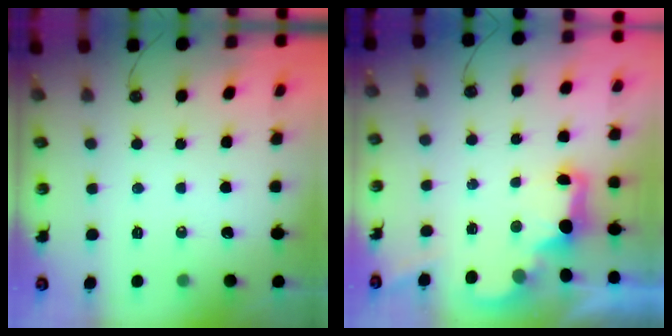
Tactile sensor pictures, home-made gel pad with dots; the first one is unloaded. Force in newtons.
{"total": 2.7, "press": 2.6, "slide": 0.5}